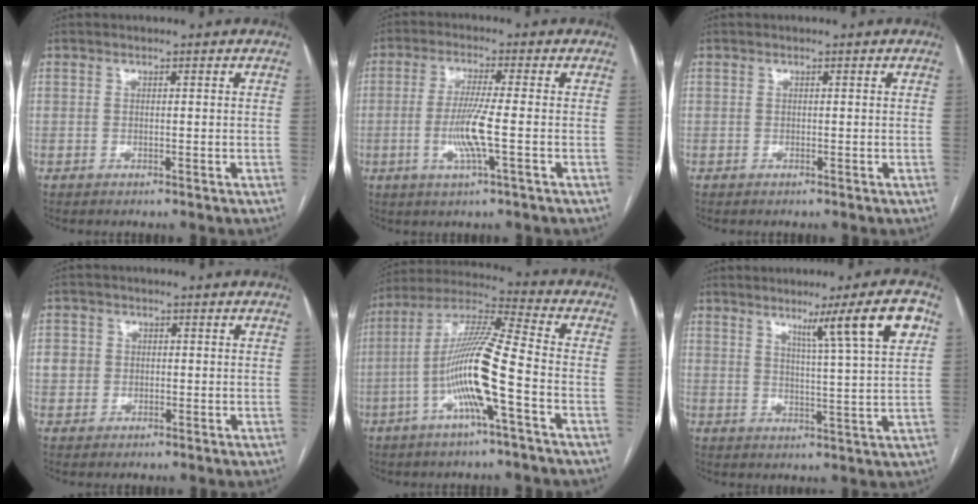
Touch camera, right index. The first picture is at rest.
{"total": 6.8, "force": [-1.6, -0.4, 6.6], "torque": [-0.135, -0.009, -0.032]}
{"total": 0.0}
{"total": 3.4, "force": [0.1, 3.3, 1.0], "torque": [-0.015, 0.013, 0.005]}
{"total": 13.7, "force": [-4.1, 0.2, 13.1], "torque": [-0.259, 0.010, -0.084]}
{"total": 10.3, "force": [5.2, -1.5, 8.7], "torque": [-0.128, -0.002, 0.079]}